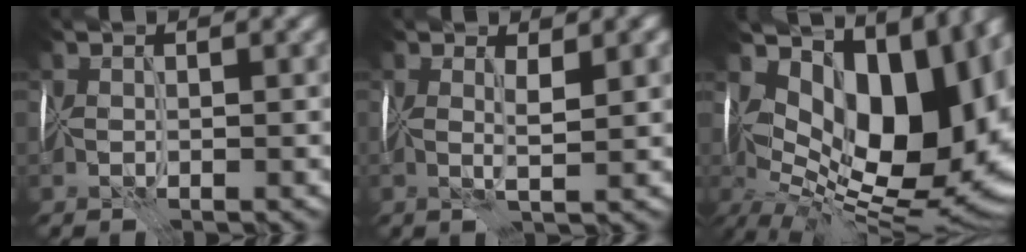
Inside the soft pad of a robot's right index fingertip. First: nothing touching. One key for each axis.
{"total": 1.9, "fx": 0.9, "fy": 0.2, "fz": 1.7, "tx": -0.033, "ty": -0.002, "tz": 0.017}
{"total": 15.7, "fx": 3.1, "fy": 9.3, "fz": 12.3, "tx": -0.182, "ty": 0.010, "tz": 0.063}